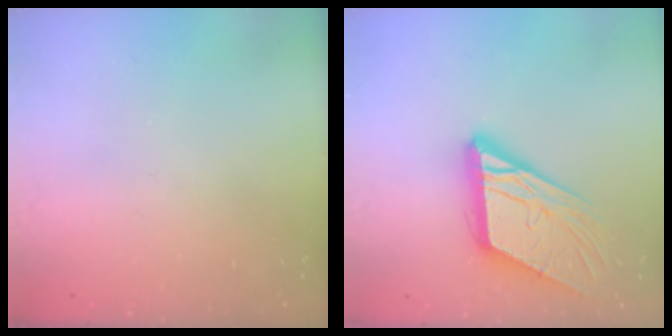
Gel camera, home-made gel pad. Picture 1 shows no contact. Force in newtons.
{"total": 15.7, "press": 15.6, "slide": 1.8}